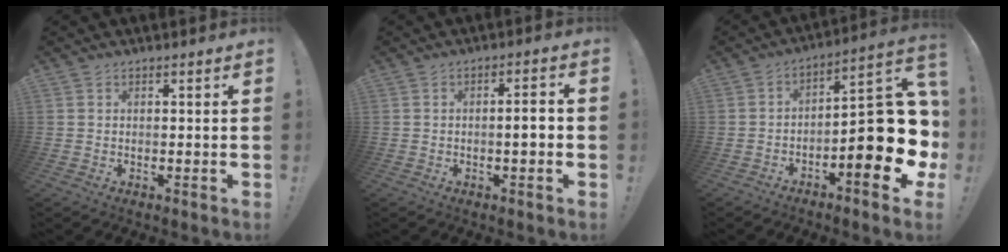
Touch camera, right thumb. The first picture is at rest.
{"total": 3.9, "force": [-1.1, 0.5, 3.8], "torque": [-0.065, 0.006, -0.022]}
{"total": 18.4, "force": [-4.6, 6.2, 16.7], "torque": [-0.221, 0.024, -0.064]}